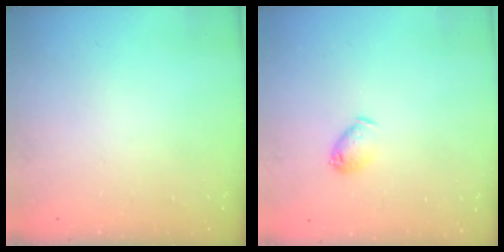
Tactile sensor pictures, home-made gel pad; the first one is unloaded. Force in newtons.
{"total": 6.3, "press": 6.3, "slide": 0.5}